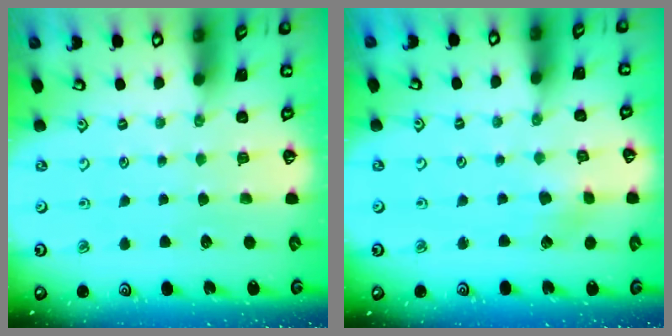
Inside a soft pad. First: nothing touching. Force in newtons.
{"total": 2.6, "press": 2.6, "slide": 0.3}